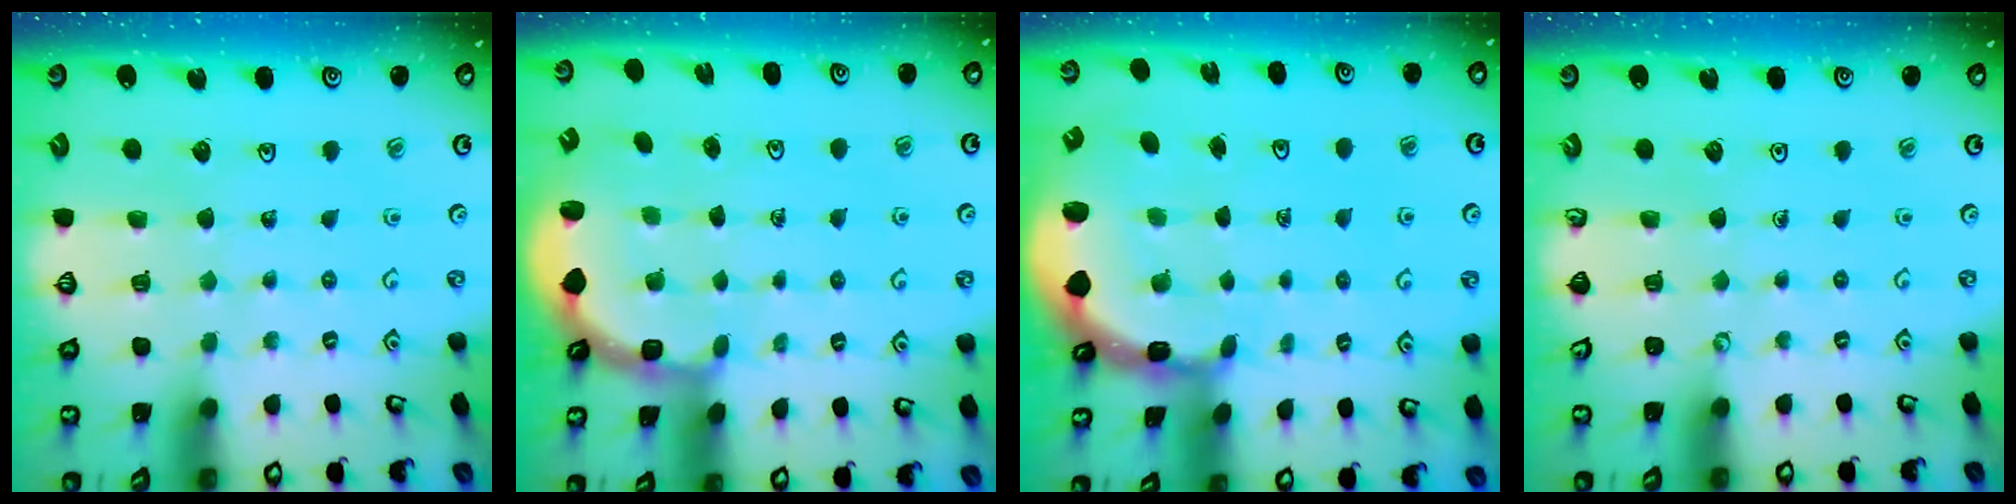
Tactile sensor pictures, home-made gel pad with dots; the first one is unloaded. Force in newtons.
{"total": 3.0, "press": 2.0, "slide": 2.2}
{"total": 2.2, "press": 2.0, "slide": 1.0}
{"total": 0.0}